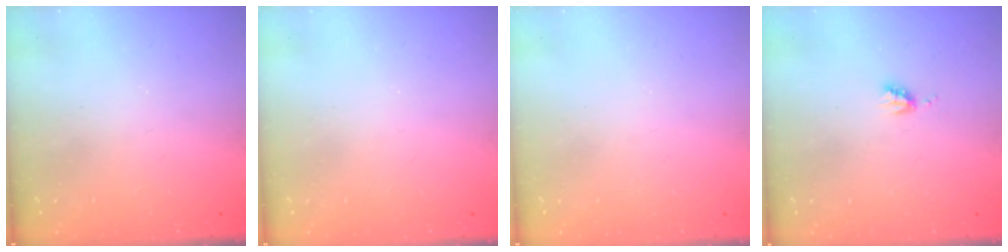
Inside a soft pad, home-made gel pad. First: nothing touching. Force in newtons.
{"total": 0.0}
{"total": 0.0}
{"total": 3.7, "press": 3.7, "slide": 0.4}